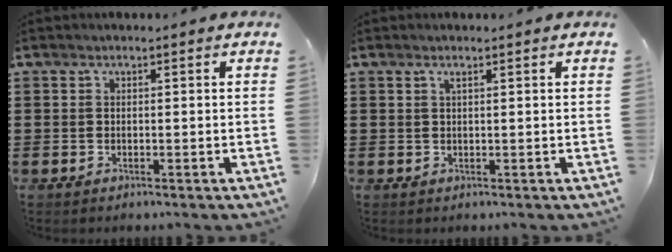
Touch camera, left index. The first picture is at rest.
{"total": 0.9, "force": [0.5, 0.0, 0.8], "torque": [-0.016, -0.001, 0.010]}